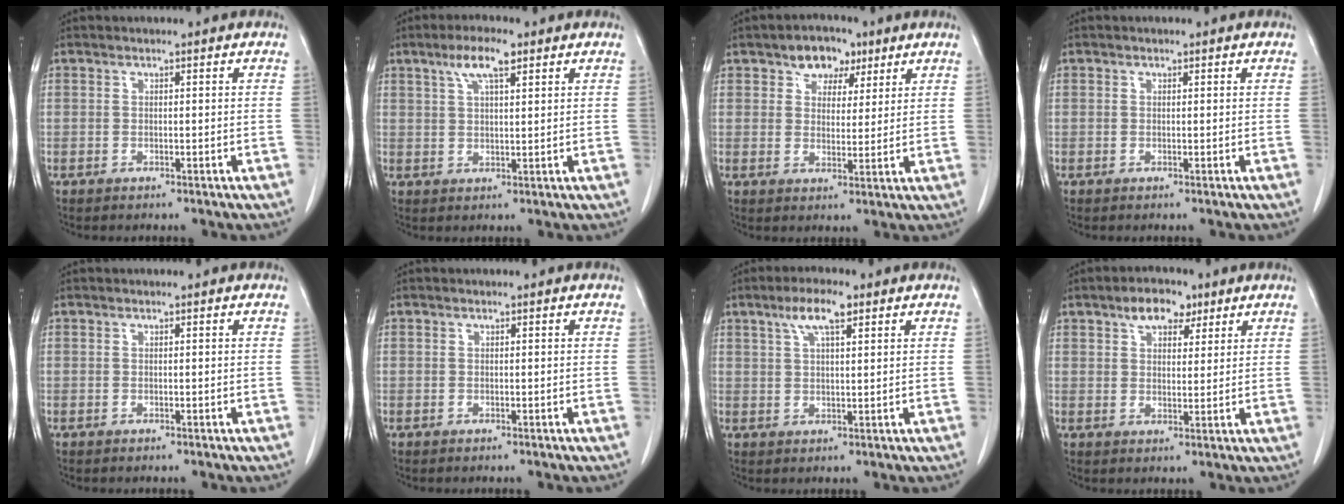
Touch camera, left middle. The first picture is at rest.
{"total": 5.5, "force": [3.2, 1.1, 4.3], "torque": [-0.086, 0.008, 0.057]}
{"total": 5.9, "force": [3.6, 3.9, 2.6], "torque": [-0.033, 0.014, 0.057]}
{"total": 0.0}
{"total": 0.0}
{"total": 0.0}
{"total": 5.3, "force": [3.1, 1.1, 4.1], "torque": [-0.084, 0.008, 0.056]}
{"total": 5.6, "force": [3.5, 3.0, 3.3], "torque": [-0.051, 0.013, 0.058]}